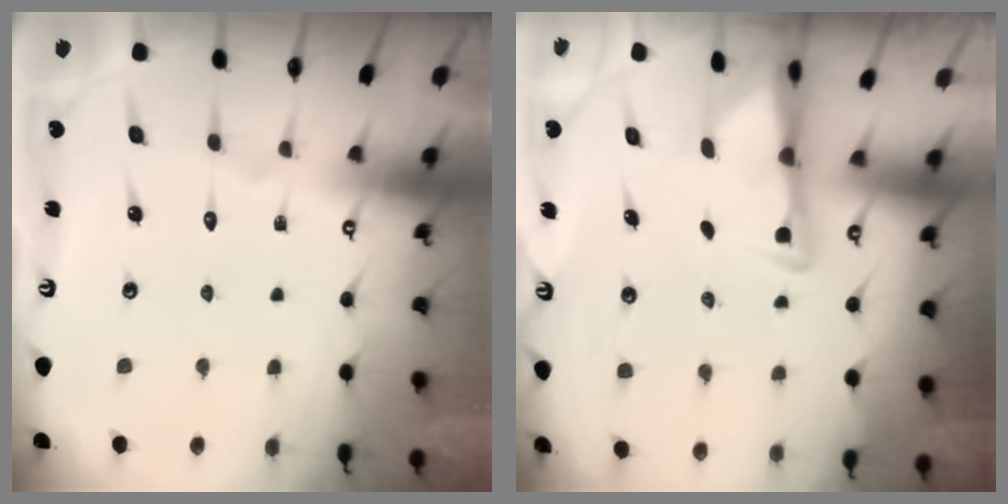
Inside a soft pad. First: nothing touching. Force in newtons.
{"total": 2.8, "press": 2.8, "slide": 0.6}